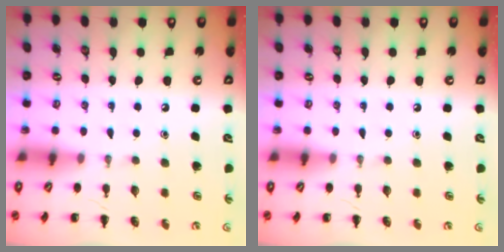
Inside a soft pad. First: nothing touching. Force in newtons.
{"total": 0.0}